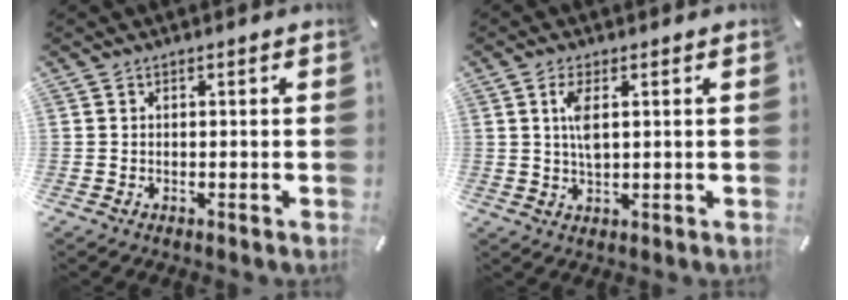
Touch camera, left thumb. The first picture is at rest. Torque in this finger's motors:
{"motor_torque": [0.40, 0.63, 0.44, -0.43, 0.28]}